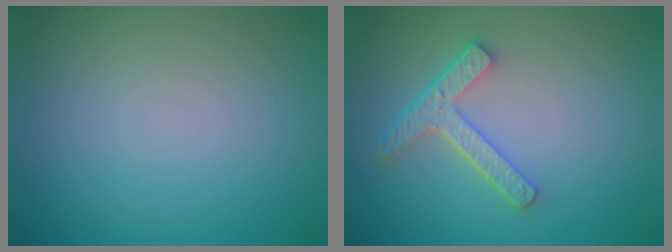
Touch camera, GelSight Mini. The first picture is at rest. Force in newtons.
{"total": 3.6, "press": 2.8, "slide": 2.3}